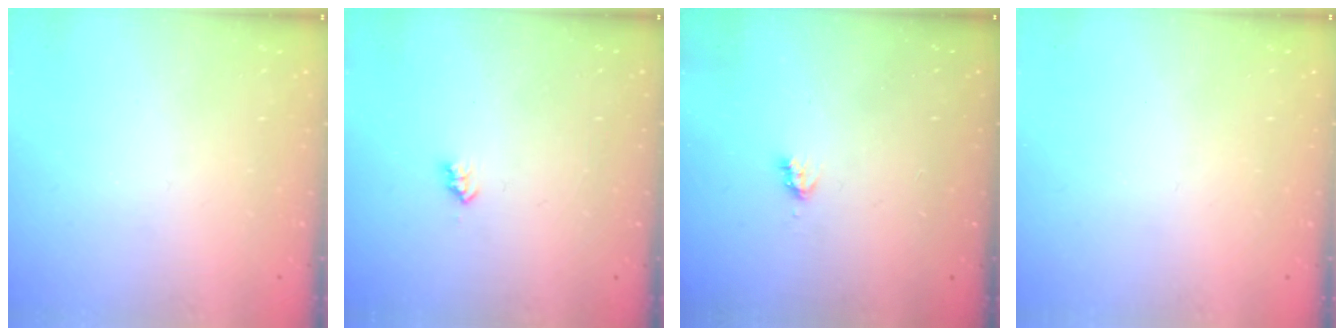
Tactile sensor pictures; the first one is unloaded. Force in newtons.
{"total": 2.6, "press": 2.5, "slide": 0.4}
{"total": 2.6, "press": 2.6, "slide": 0.4}
{"total": 0.0}